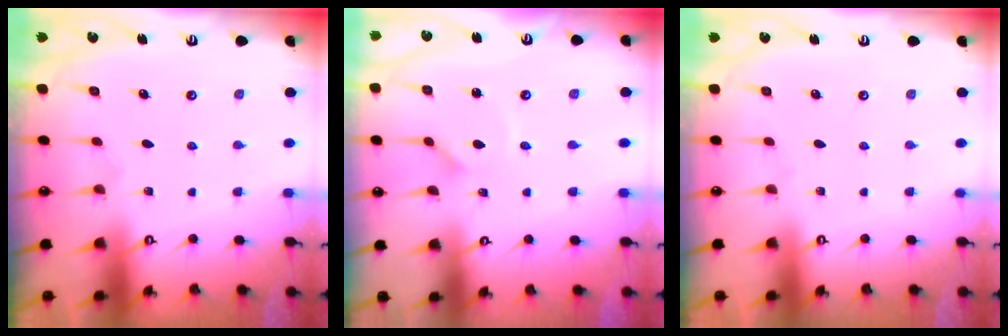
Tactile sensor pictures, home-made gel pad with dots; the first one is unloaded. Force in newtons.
{"total": 1.5, "press": 1.5, "slide": 0.1}
{"total": 0.0}